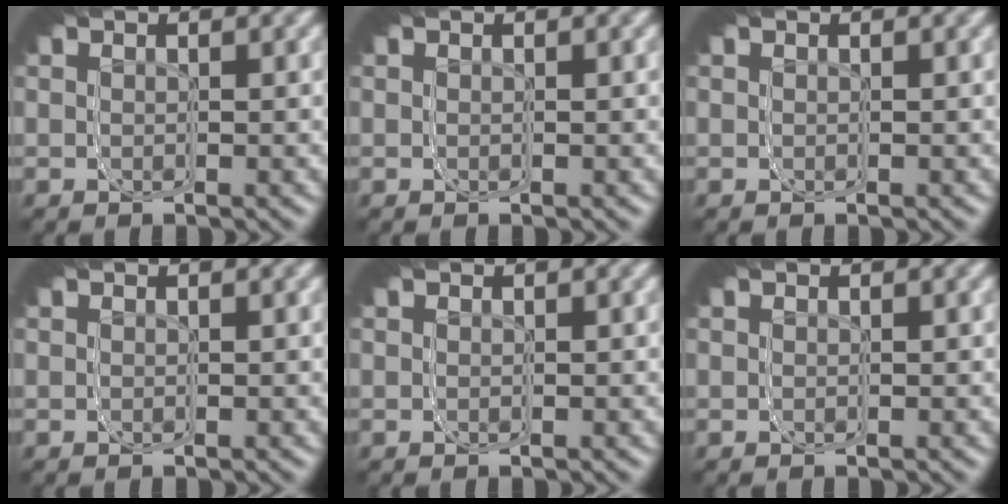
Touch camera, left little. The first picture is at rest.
{"total": 0.0}
{"total": 0.0}
{"total": 0.0}
{"total": 0.0}
{"total": 0.0}